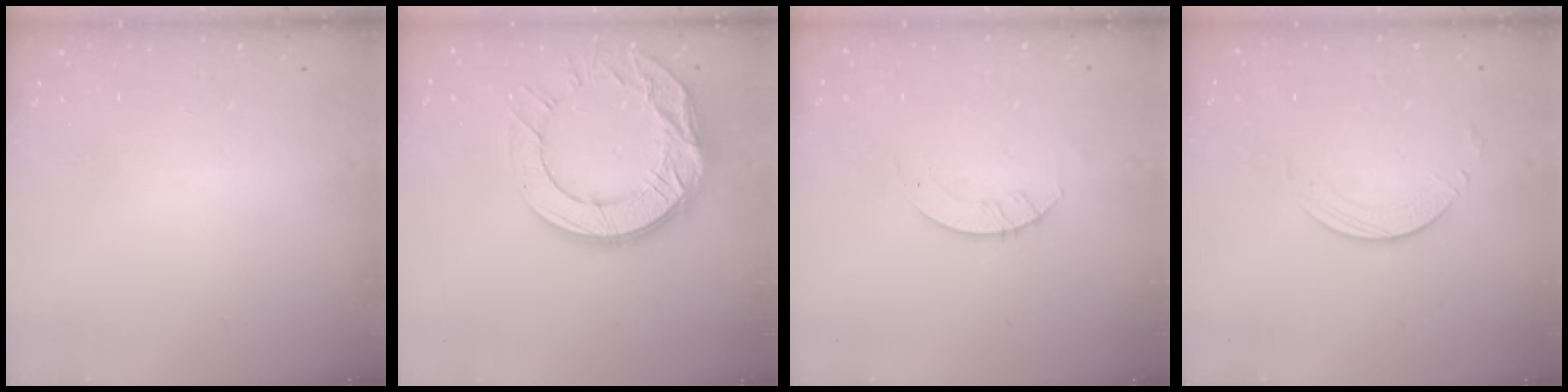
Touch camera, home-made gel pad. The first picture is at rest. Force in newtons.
{"total": 17.2, "press": 17.1, "slide": 1.4}
{"total": 3.2, "press": 3.2, "slide": 0.3}
{"total": 3.2, "press": 3.2, "slide": 0.3}